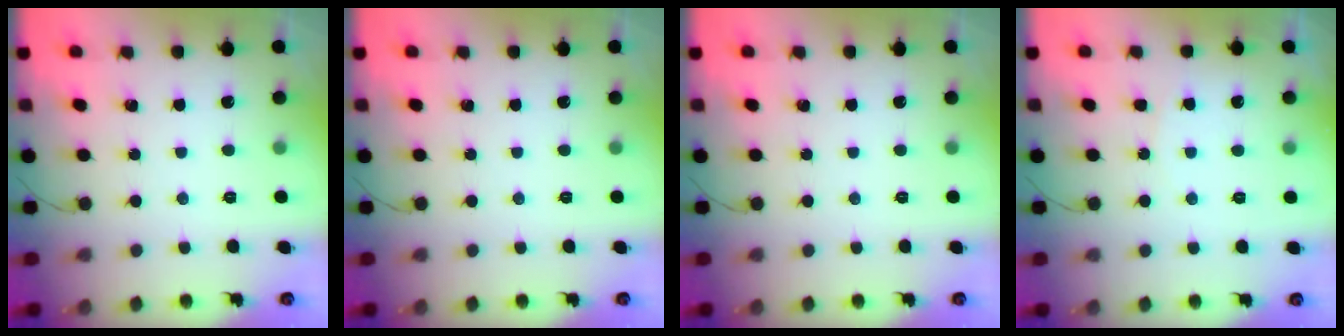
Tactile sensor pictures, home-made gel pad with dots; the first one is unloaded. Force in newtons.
{"total": 0.0}
{"total": 0.0}
{"total": 3.7, "press": 3.7, "slide": 0.2}